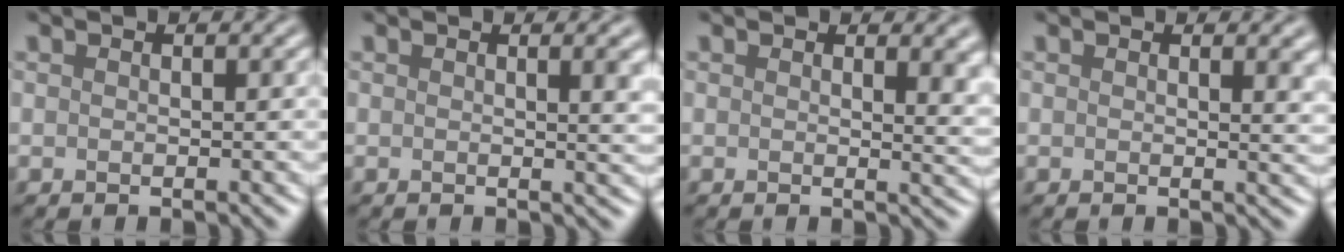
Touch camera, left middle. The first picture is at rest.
{"total": 2.4, "force": [0.7, 0.7, 2.2], "torque": [-0.019, -0.001, 0.009]}
{"total": 3.5, "force": [1.4, 1.6, 2.8], "torque": [-0.020, -0.002, 0.020]}
{"total": 2.0, "force": [0.9, 0.7, 1.7], "torque": [-0.016, -0.002, 0.014]}